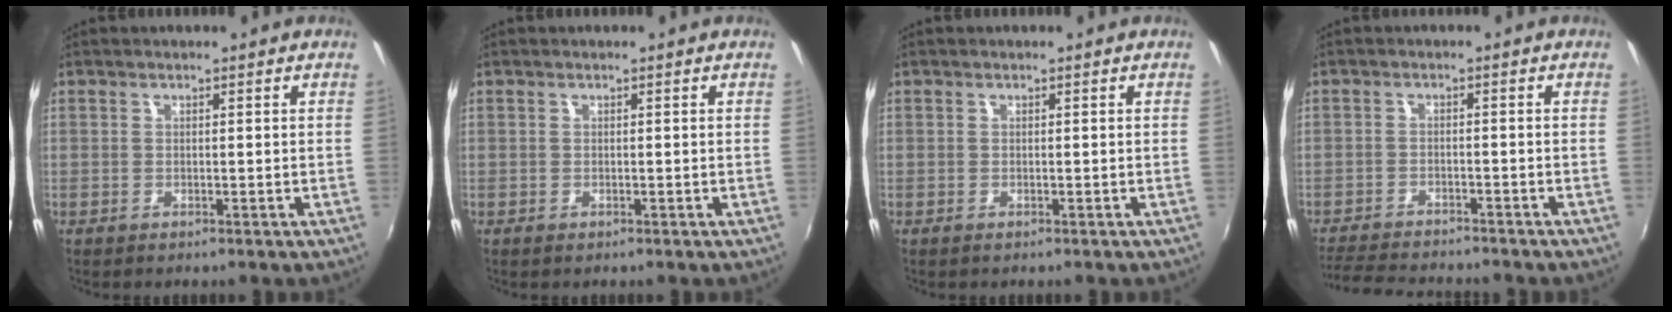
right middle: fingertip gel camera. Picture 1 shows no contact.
{"total": 0.0}
{"total": 0.0}
{"total": 9.5, "force": [-8.9, 1.4, 3.2], "torque": [-0.089, -0.012, -0.143]}